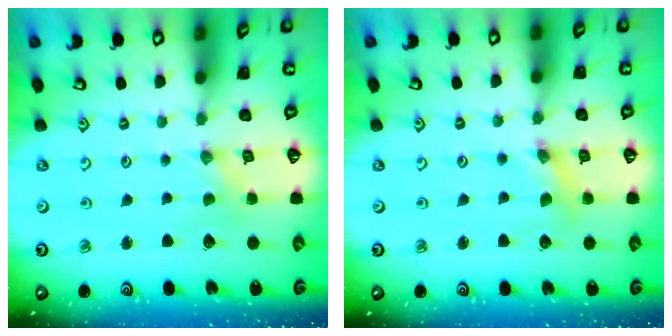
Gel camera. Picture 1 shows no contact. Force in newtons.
{"total": 3.5, "press": 3.4, "slide": 0.3}